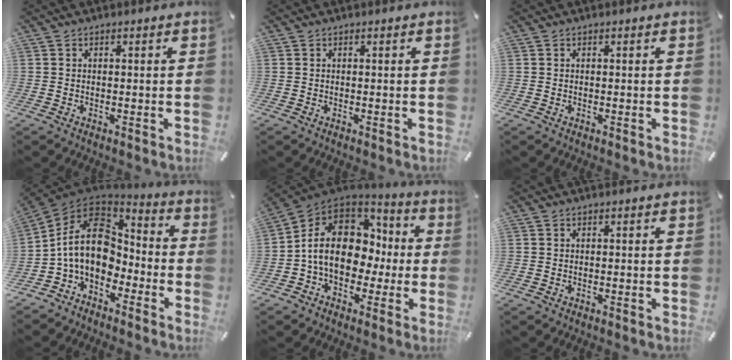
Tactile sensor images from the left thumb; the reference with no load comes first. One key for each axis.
{"total": 0.0}
{"total": 0.0}
{"total": 15.0, "fx": -1.4, "fy": 11.2, "fz": 9.9, "tx": -0.215, "ty": 0.015, "tz": -0.028}
{"total": 14.4, "fx": -1.0, "fy": 11.8, "fz": 8.2, "tx": -0.160, "ty": 0.011, "tz": -0.013}
{"total": 0.0}